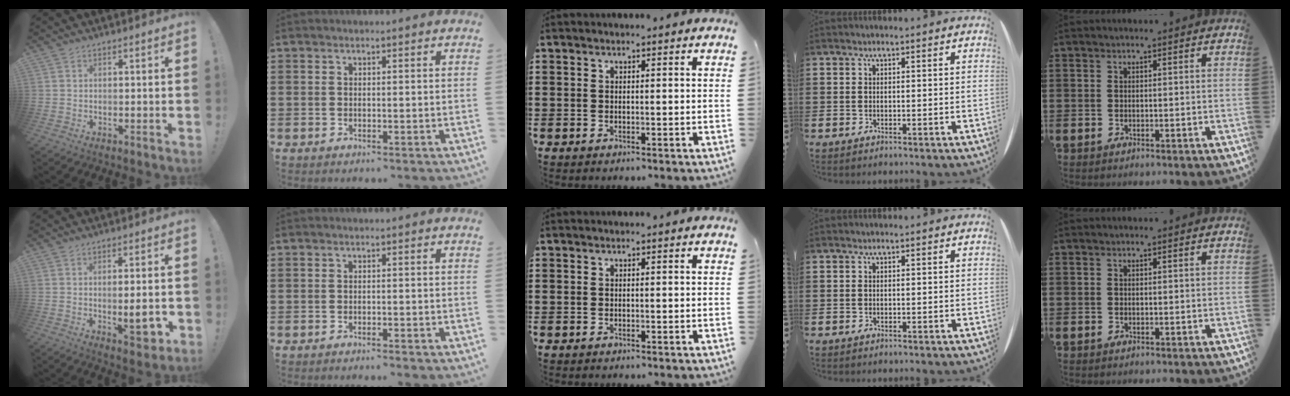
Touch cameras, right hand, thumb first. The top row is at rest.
{"thumb": {"total": 8.1, "force": [-1.0, 2.2, 7.7], "torque": [-0.092, -0.007, -0.013]}, "index": {"total": 1.0, "force": [-0.9, 0.0, 0.3], "torque": [-0.009, -0.001, -0.018]}}